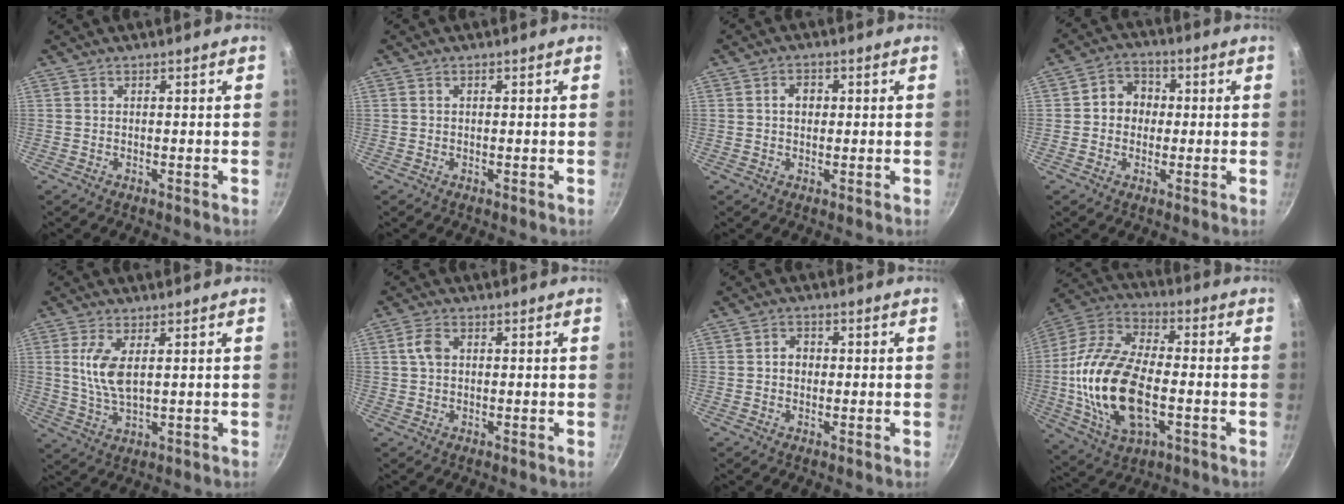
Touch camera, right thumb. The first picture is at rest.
{"total": 0.5, "force": [0.1, 0.4, 0.3], "torque": [-0.005, 0.004, 0.002]}
{"total": 3.2, "force": [0.4, 2.5, 2.0], "torque": [-0.015, 0.007, 0.005]}
{"total": 6.7, "force": [0.3, 5.9, 3.2], "torque": [-0.016, 0.012, -0.007]}
{"total": 7.3, "force": [1.7, 3.1, 6.4], "torque": [-0.128, -0.010, 0.037]}
{"total": 3.6, "force": [0.6, 2.5, 2.5], "torque": [-0.046, 0.008, 0.007]}
{"total": 3.0, "force": [0.0, 2.5, 1.6], "torque": [-0.010, 0.008, -0.002]}
{"total": 22.0, "force": [-3.3, 11.7, 18.3], "torque": [-0.357, 0.026, -0.069]}